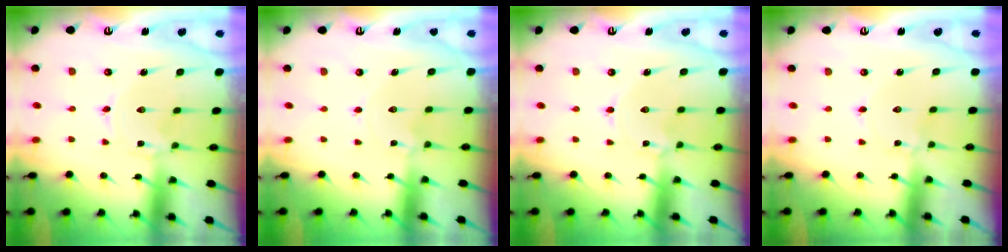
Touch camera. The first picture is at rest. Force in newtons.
{"total": 1.8, "press": 1.8, "slide": 0.1}
{"total": 2.2, "press": 2.2, "slide": 0.2}
{"total": 0.8, "press": 0.8, "slide": 0.1}